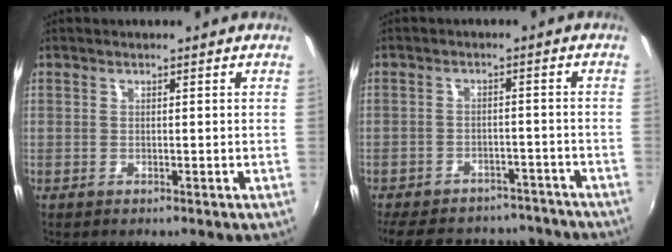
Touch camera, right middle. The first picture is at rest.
{"total": 19.7, "force": [-16.7, 8.0, 6.7], "torque": [-0.153, 0.019, -0.210]}